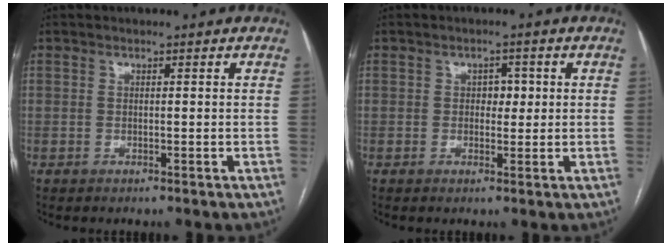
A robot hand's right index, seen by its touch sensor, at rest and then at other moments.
{"total": 2.5, "force": [0.4, 1.6, 1.8], "torque": [-0.020, 0.005, 0.004]}